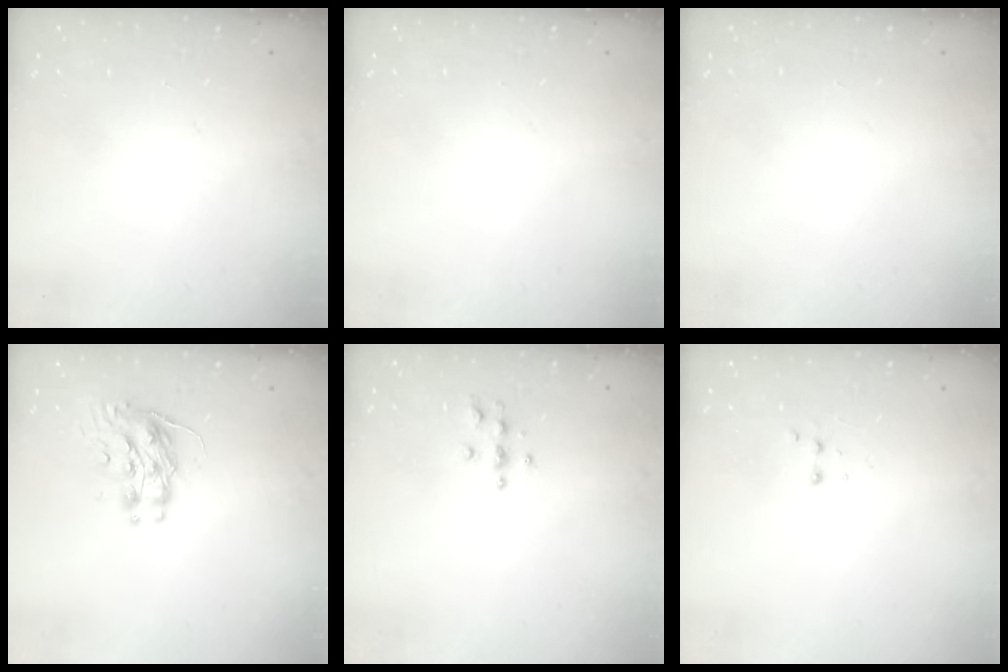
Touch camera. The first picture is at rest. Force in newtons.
{"total": 0.0}
{"total": 0.0}
{"total": 9.0, "press": 9.0, "slide": 0.6}
{"total": 3.9, "press": 3.8, "slide": 0.4}
{"total": 2.5, "press": 2.4, "slide": 0.8}